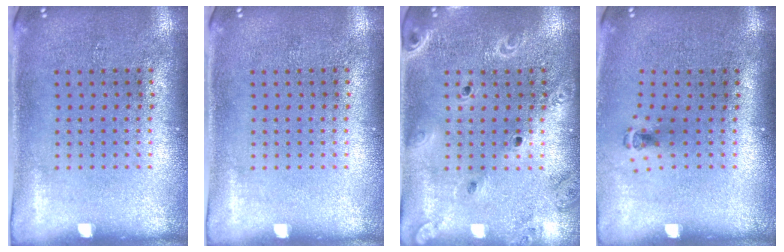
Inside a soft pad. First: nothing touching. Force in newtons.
{"total": 0.0}
{"total": 2.0, "press": 1.9, "slide": 0.7}
{"total": 0.6, "press": 0.4, "slide": 0.5}